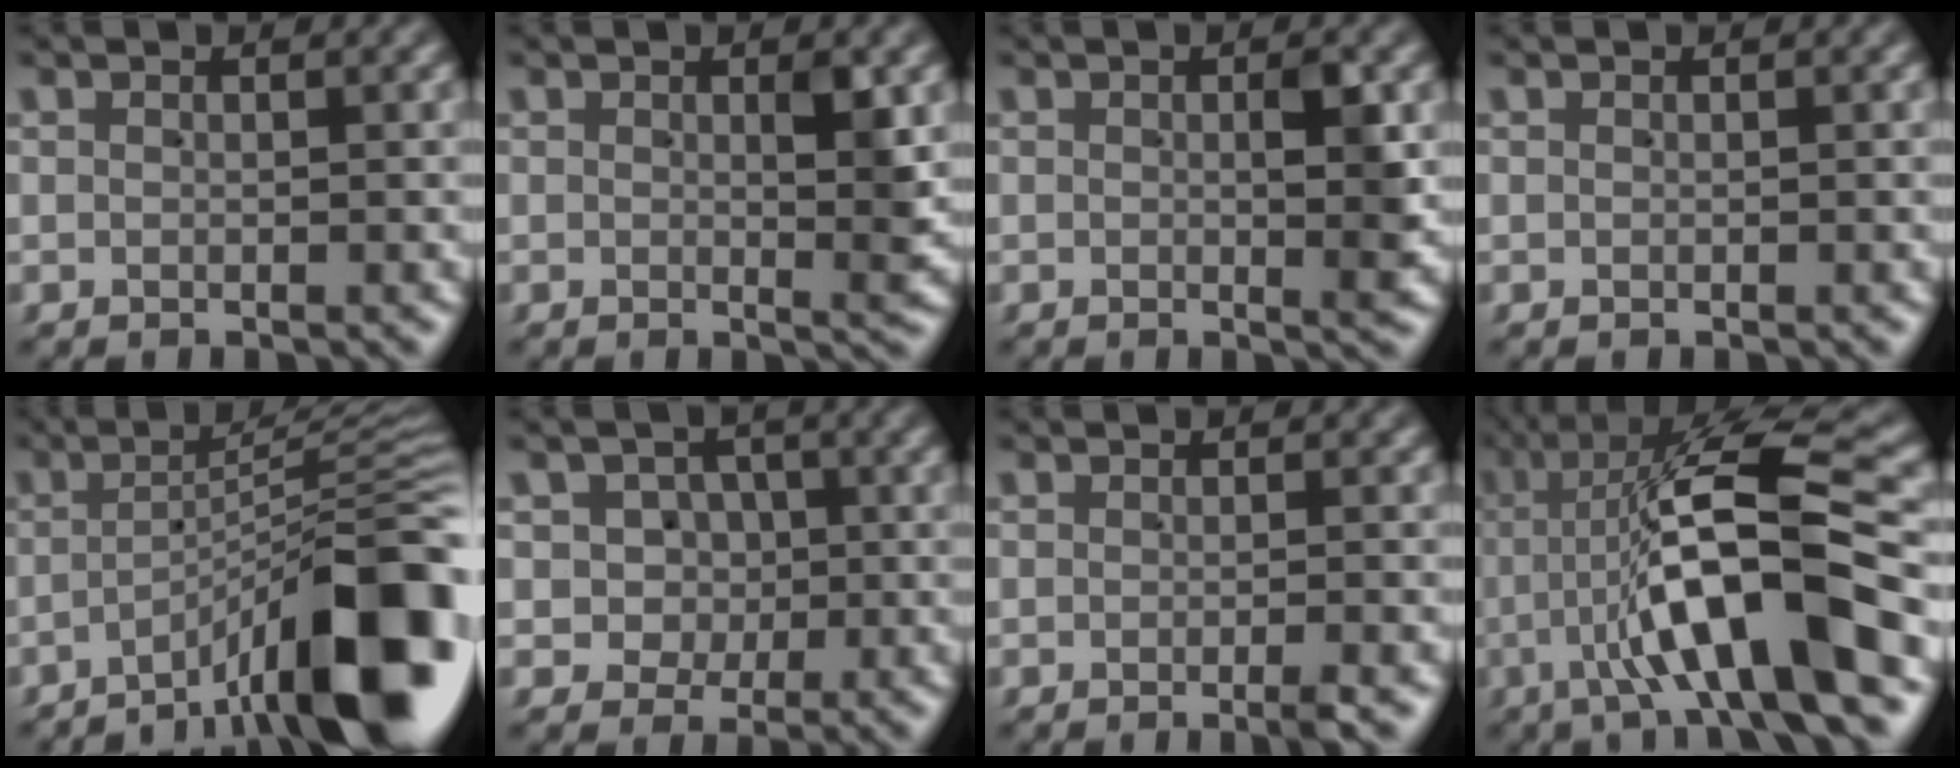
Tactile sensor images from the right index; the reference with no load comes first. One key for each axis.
{"total": 2.1, "fx": 0.5, "fy": 0.2, "fz": 2.1, "tx": -0.022, "ty": -0.007, "tz": 0.009}
{"total": 2.4, "fx": 0.3, "fy": 0.4, "fz": 2.4, "tx": -0.026, "ty": -0.001, "tz": 0.003}
{"total": 0.0}
{"total": 11.1, "fx": -4.9, "fy": 3.2, "fz": 9.4, "tx": -0.113, "ty": 0.005, "tz": -0.070}
{"total": 5.7, "fx": 0.0, "fy": 5.4, "fz": 1.9, "tx": -0.039, "ty": -0.023, "tz": 0.003}
{"total": 1.1, "fx": -0.7, "fy": -0.2, "fz": 0.8, "tx": -0.009, "ty": 0.008, "tz": -0.019}
{"total": 12.1, "fx": -0.6, "fy": 3.5, "fz": 11.6, "tx": -0.195, "ty": 0.008, "tz": -0.006}